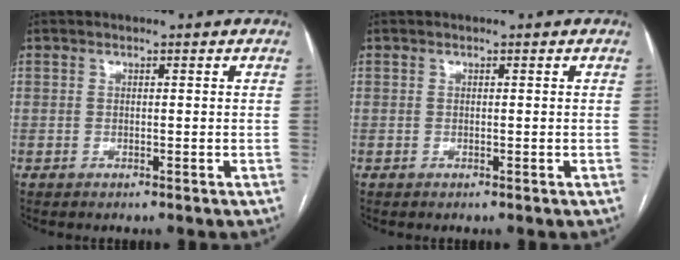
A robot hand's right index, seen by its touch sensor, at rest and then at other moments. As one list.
[{"total": 0.0}]